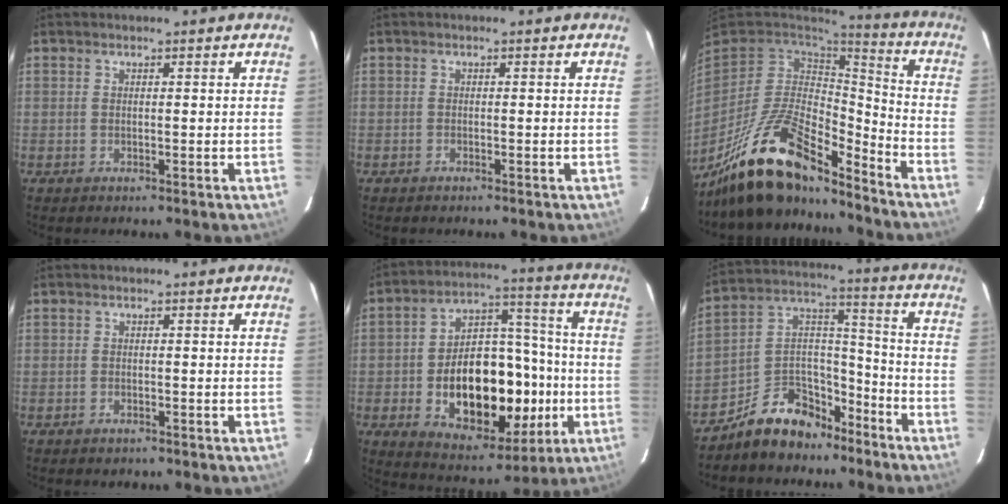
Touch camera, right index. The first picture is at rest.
{"total": 0.7, "force": [-0.6, 0.3, 0.1], "torque": [-0.003, 0.002, -0.012]}
{"total": 20.1, "force": [-15.1, 6.8, 11.5], "torque": [-0.242, -0.018, -0.269]}
{"total": 1.2, "force": [-0.9, 0.8, 0.2], "torque": [-0.006, 0.002, -0.013]}
{"total": 22.2, "force": [-5.3, 13.4, 16.9], "torque": [-0.302, 0.032, -0.058]}
{"total": 13.4, "force": [-9.7, 7.7, 5.0], "torque": [-0.102, 0.068, -0.153]}